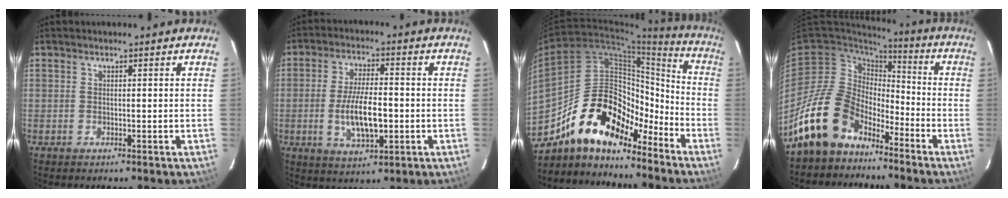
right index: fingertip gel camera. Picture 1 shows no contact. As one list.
[{"total": 10.4, "force": [-2.0, 3.7, 9.4], "torque": [-0.182, -0.009, -0.031]}, {"total": 19.1, "force": [-14.1, 8.7, 9.6], "torque": [-0.168, 0.027, -0.233]}, {"total": 15.1, "force": [-11.2, 8.9, 4.9], "torque": [-0.105, 0.017, -0.196]}]